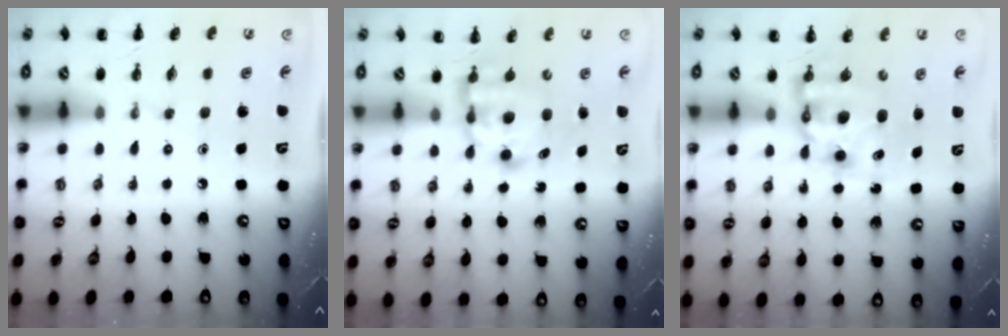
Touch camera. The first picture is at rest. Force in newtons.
{"total": 5.6, "press": 5.6, "slide": 0.5}
{"total": 7.8, "press": 7.5, "slide": 2.2}